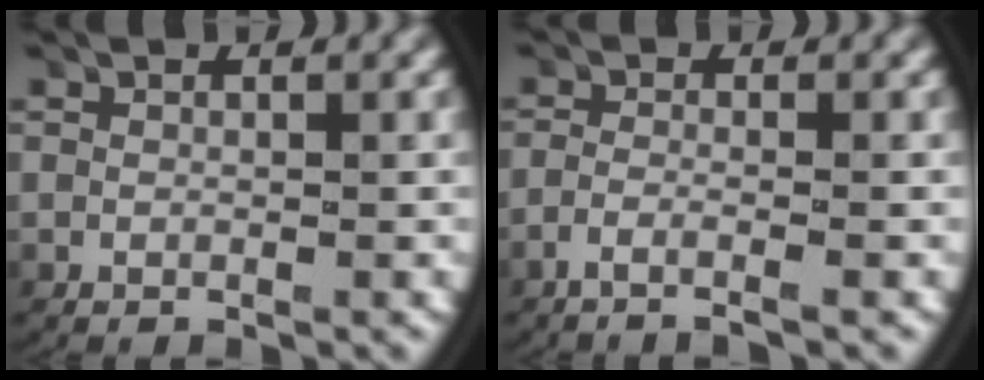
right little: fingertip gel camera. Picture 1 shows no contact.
{"total": 2.5, "force": [-1.9, -0.2, 1.6], "torque": [-0.042, -0.007, -0.032]}